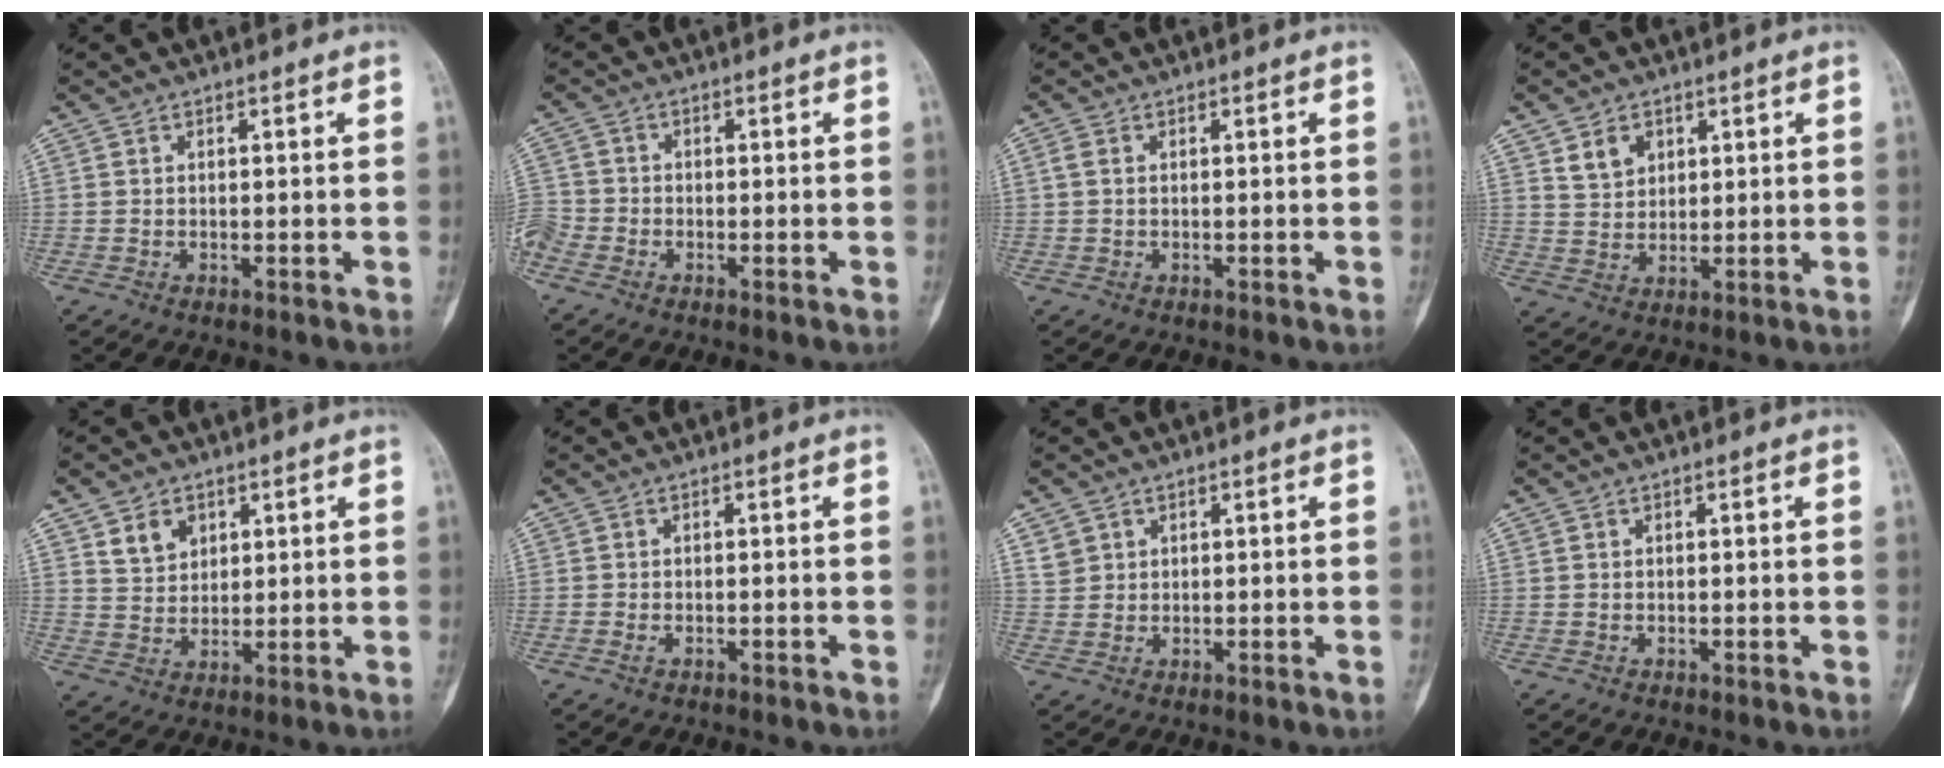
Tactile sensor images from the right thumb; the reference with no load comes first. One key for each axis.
{"total": 5.5, "fx": -2.9, "fy": 4.1, "fz": 2.1, "tx": -0.061, "ty": 0.008, "tz": -0.062}
{"total": 1.5, "fx": 0.2, "fy": 1.1, "fz": 1.0, "tx": -0.025, "ty": 0.004, "tz": 0.004}
{"total": 5.0, "fx": 2.5, "fy": 3.6, "fz": 2.2, "tx": -0.021, "ty": -0.018, "tz": 0.052}
{"total": 5.5, "fx": 2.8, "fy": 4.1, "fz": 2.4, "tx": -0.021, "ty": -0.020, "tz": 0.056}
{"total": 1.0, "fx": -0.5, "fy": 0.5, "fz": 0.6, "tx": -0.014, "ty": 0.005, "tz": -0.008}
{"total": 2.1, "fx": 1.1, "fy": 1.8, "fz": 0.4, "tx": 0.004, "ty": -0.003, "tz": 0.020}
{"total": 0.0}